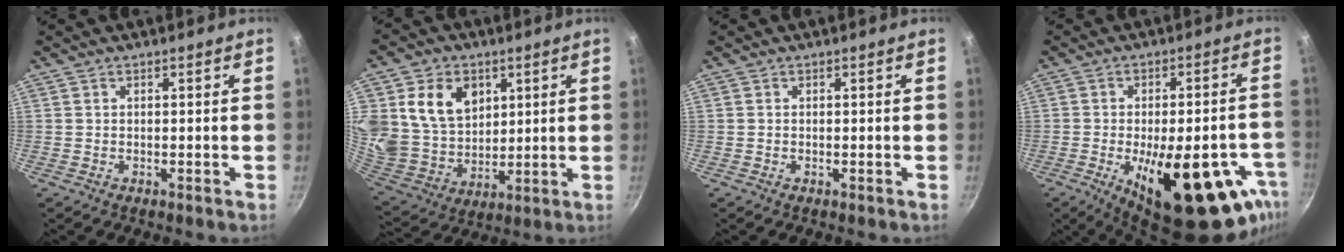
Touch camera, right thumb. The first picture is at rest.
{"total": 17.1, "force": [5.8, 13.1, 9.2], "torque": [-0.156, -0.027, 0.118]}
{"total": 0.0}
{"total": 24.9, "force": [-9.7, 10.4, 20.5], "torque": [-0.238, 0.014, -0.122]}